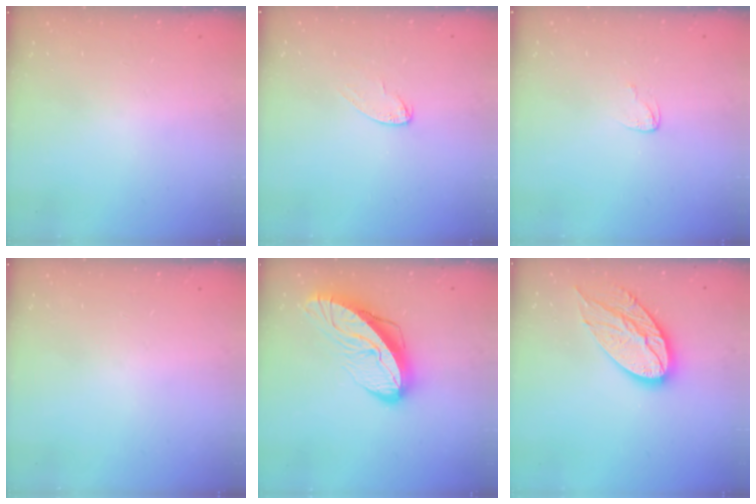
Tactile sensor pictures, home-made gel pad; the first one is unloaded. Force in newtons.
{"total": 4.9, "press": 4.9, "slide": 0.5}
{"total": 3.4, "press": 3.4, "slide": 0.3}
{"total": 0.0}
{"total": 15.1, "press": 15.0, "slide": 1.6}
{"total": 17.7, "press": 17.6, "slide": 1.5}